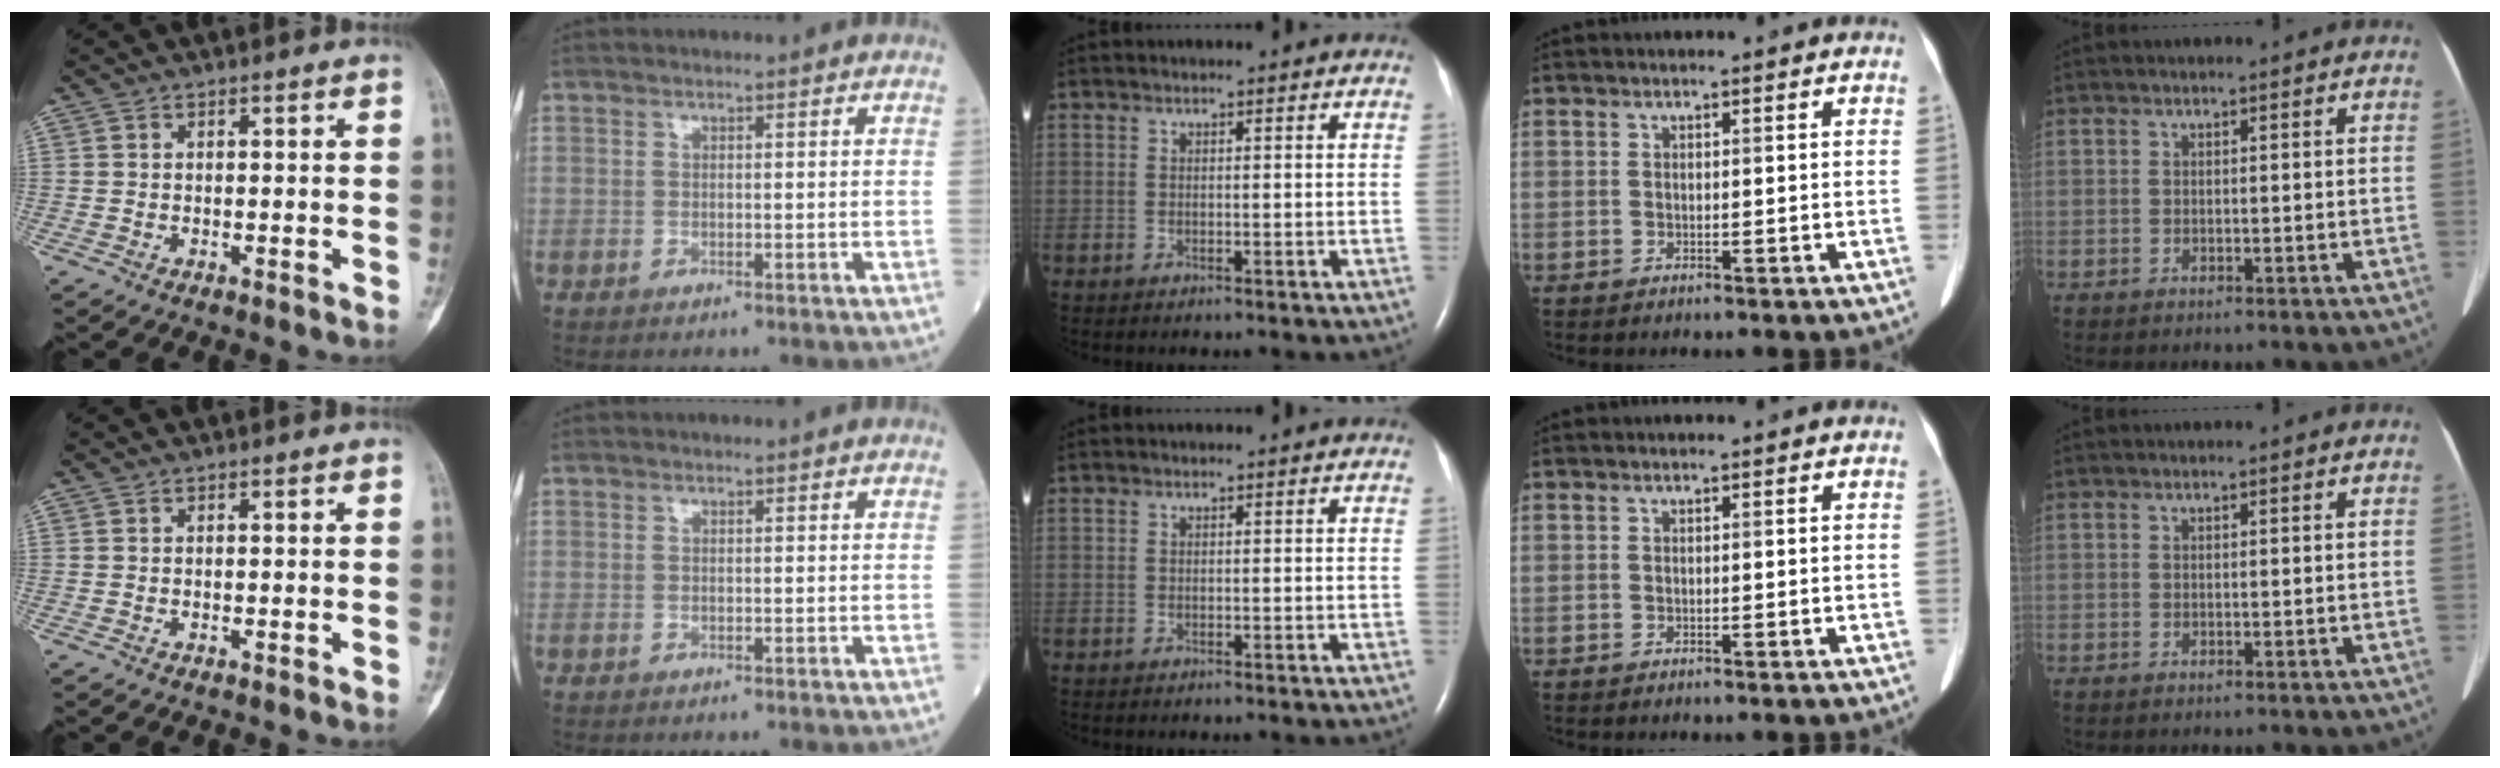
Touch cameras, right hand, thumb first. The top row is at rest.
{}